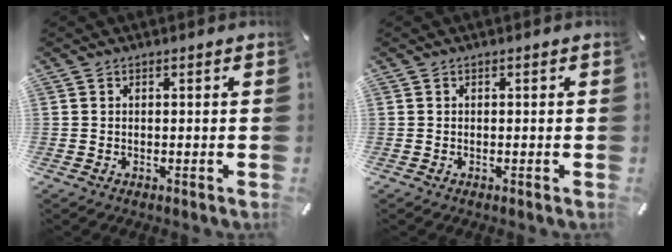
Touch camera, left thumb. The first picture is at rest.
{"total": 0.0}